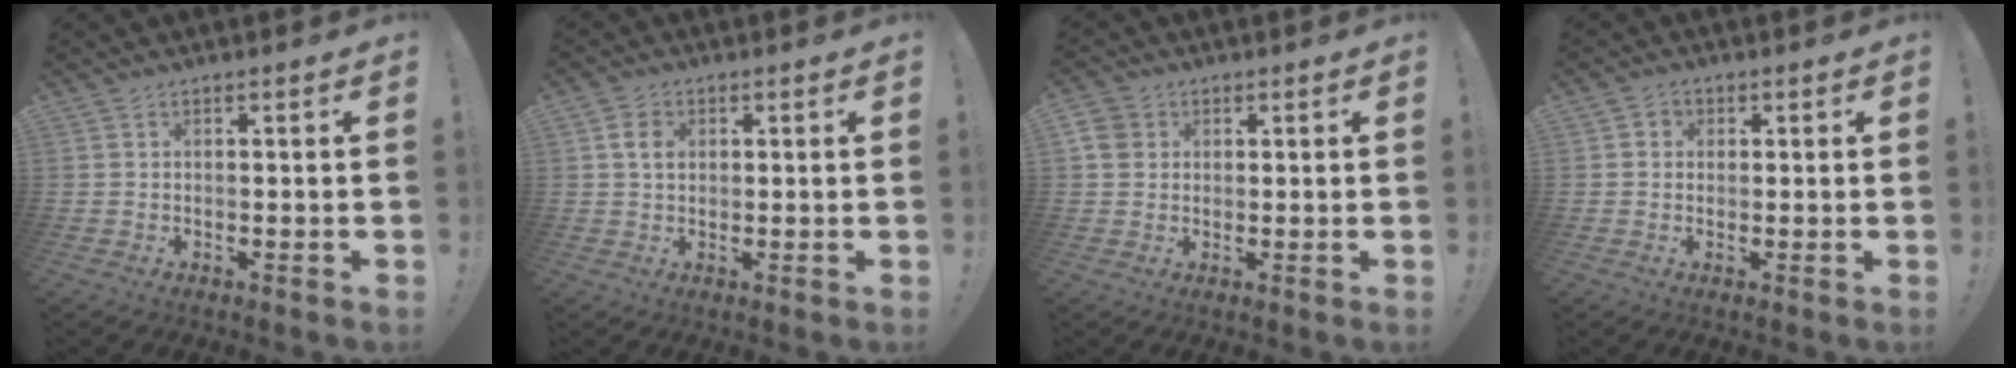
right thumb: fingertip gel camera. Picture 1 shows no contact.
{"total": 4.7, "force": [1.1, 3.5, 3.0], "torque": [-0.048, 0.008, 0.020]}
{"total": 4.7, "force": [1.4, 4.2, 1.7], "torque": [-0.026, 0.006, 0.028]}
{"total": 2.4, "force": [-0.1, 2.2, 0.9], "torque": [-0.012, 0.005, -0.002]}